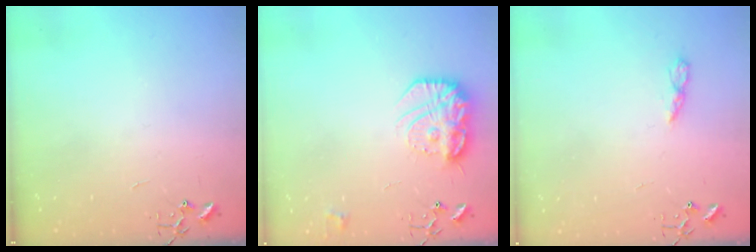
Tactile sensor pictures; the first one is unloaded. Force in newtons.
{"total": 17.4, "press": 17.3, "slide": 1.2}
{"total": 5.8, "press": 5.7, "slide": 0.6}